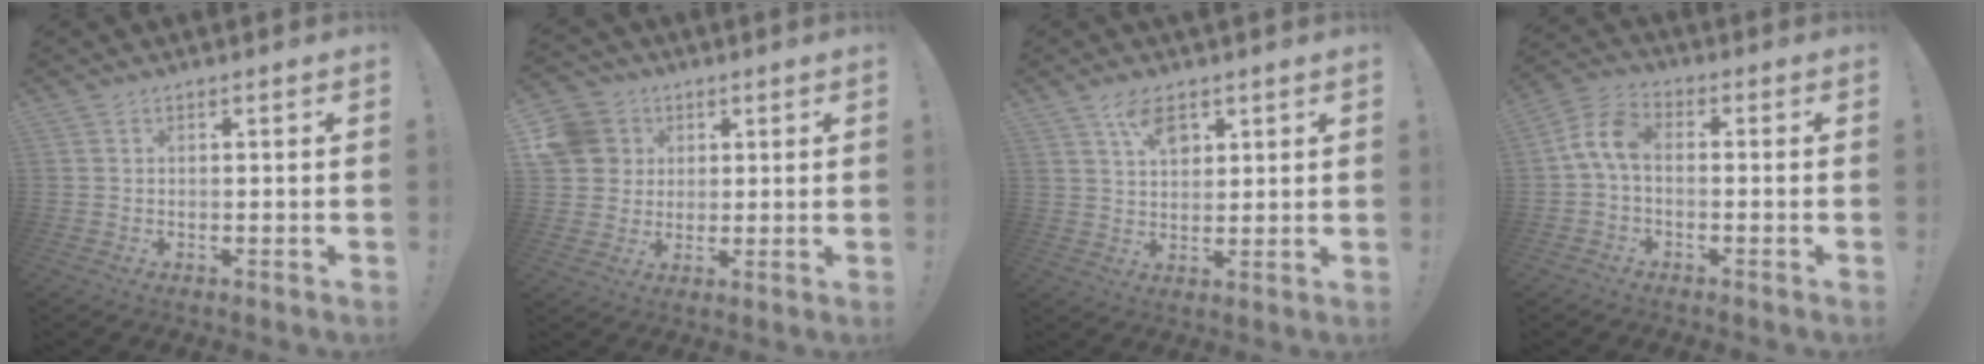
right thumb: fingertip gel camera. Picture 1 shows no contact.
{"total": 10.6, "force": [2.7, 9.7, 3.4], "torque": [-0.060, -0.004, 0.057]}
{"total": 7.5, "force": [4.2, 4.0, 4.8], "torque": [-0.076, -0.016, 0.075]}
{"total": 7.4, "force": [-0.3, 4.1, 6.2], "torque": [-0.133, 0.008, 0.000]}